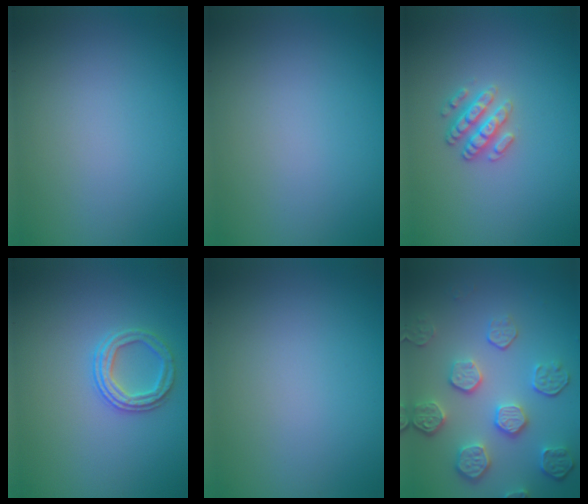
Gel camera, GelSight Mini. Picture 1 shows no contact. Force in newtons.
{"total": 0.0}
{"total": 2.6, "press": 2.5, "slide": 0.4}
{"total": 2.5, "press": 2.3, "slide": 1.0}
{"total": 0.0}
{"total": 5.4, "press": 4.2, "slide": 3.3}